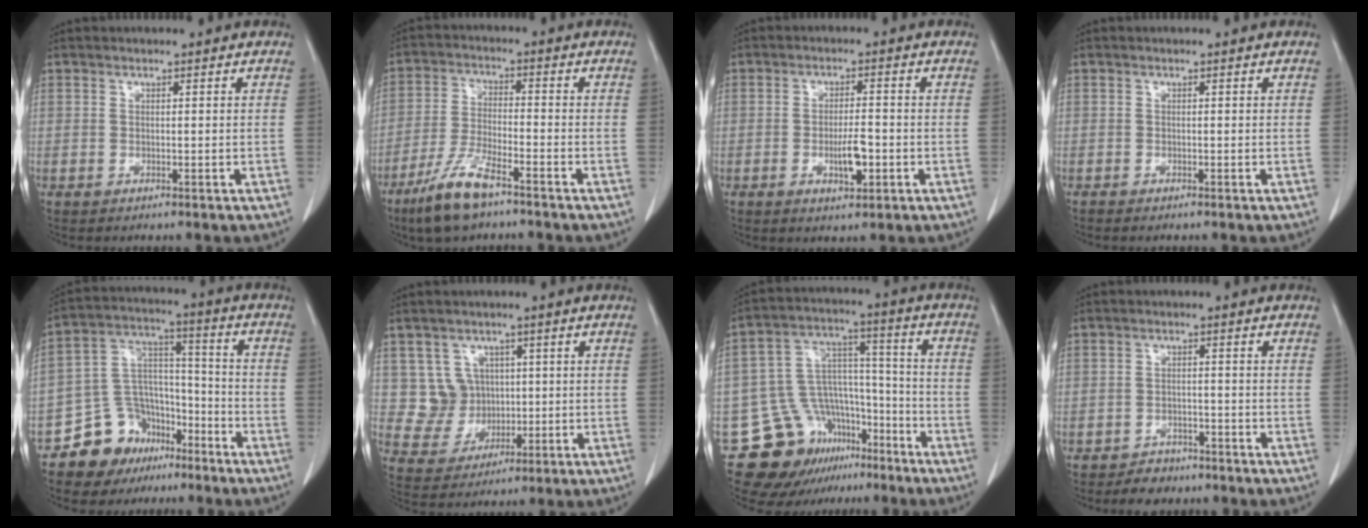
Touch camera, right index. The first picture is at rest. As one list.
[{"total": 8.8, "force": [-6.1, 1.6, 6.1], "torque": [-0.131, -0.018, -0.116]}, {"total": 4.8, "force": [-1.5, 1.3, 4.4], "torque": [-0.077, -0.002, -0.020]}, {"total": 0.6, "force": [-0.5, 0.1, 0.2], "torque": [-0.010, -0.002, -0.010]}, {"total": 11.5, "force": [-7.9, 8.1, 2.1], "torque": [-0.039, 0.073, -0.130]}, {"total": 6.0, "force": [1.3, 5.9, 0.7], "torque": [-0.011, 0.017, 0.034]}, {"total": 14.9, "force": [-10.2, 9.9, 4.4], "torque": [-0.067, 0.082, -0.156]}, {"total": 3.8, "force": [-3.2, 2.0, 0.7], "torque": [-0.014, 0.004, -0.045]}]